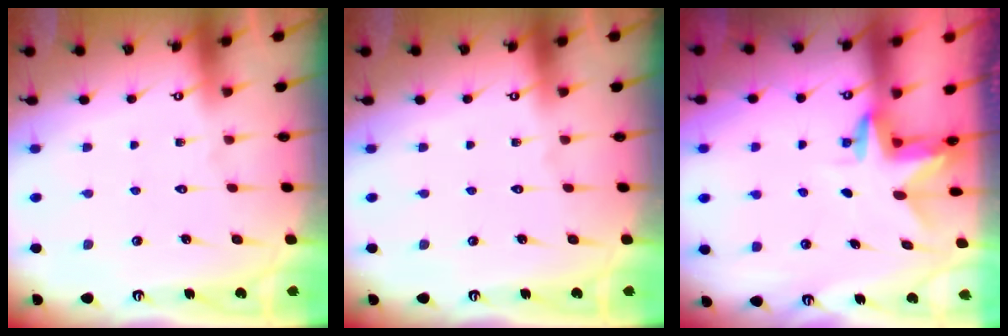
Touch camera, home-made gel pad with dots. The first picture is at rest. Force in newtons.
{"total": 0.0}
{"total": 2.8, "press": 2.8, "slide": 0.1}